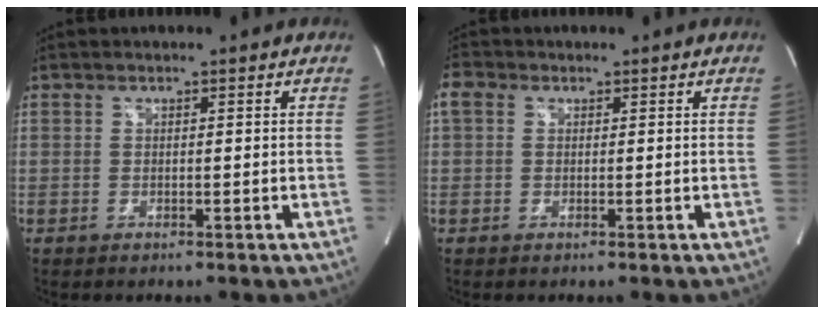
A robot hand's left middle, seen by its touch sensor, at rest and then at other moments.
{"total": 2.2, "force": [0.8, 1.8, 1.1], "torque": [-0.030, 0.018, 0.015]}